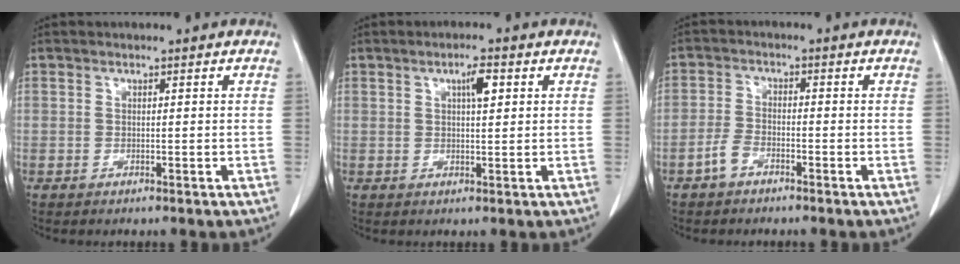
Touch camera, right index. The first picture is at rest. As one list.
[{"total": 3.1, "force": [1.2, 0.6, 2.8], "torque": [-0.049, 0.002, 0.019]}, {"total": 3.1, "force": [-2.1, 1.6, 1.7], "torque": [-0.037, 0.005, -0.039]}]